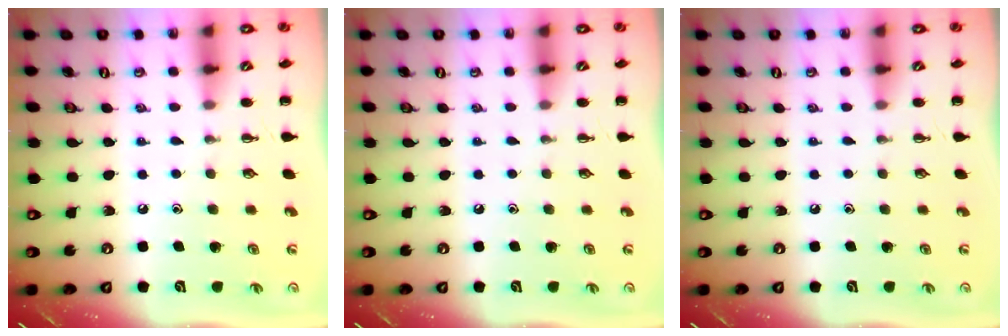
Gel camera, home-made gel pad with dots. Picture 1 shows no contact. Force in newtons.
{"total": 0.0}
{"total": 0.0}